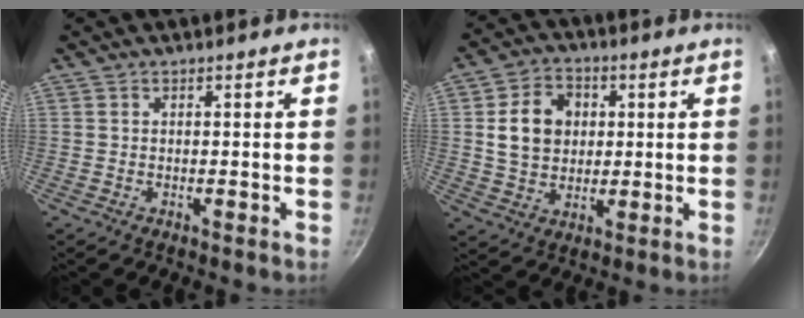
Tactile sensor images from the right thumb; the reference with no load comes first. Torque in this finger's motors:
{"motor_torque": [-0.76, 0.94, 1.12, 0.06, 0.06]}